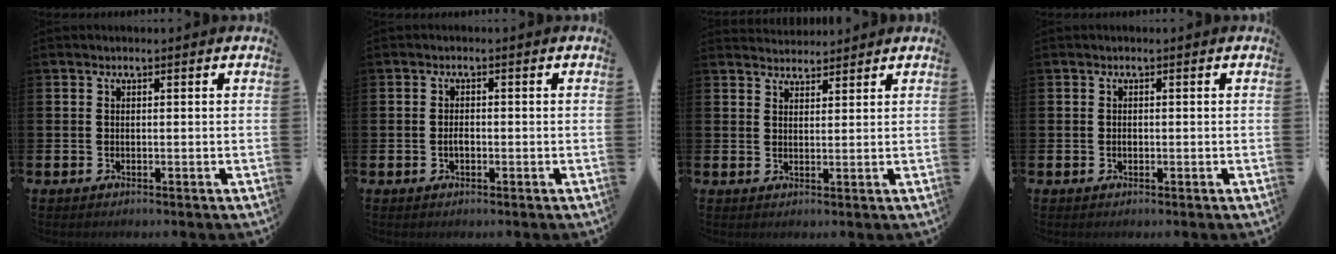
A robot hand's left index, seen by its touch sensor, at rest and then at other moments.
{"total": 1.3, "force": [-0.3, 0.7, 1.0], "torque": [-0.010, -0.001, -0.009]}
{"total": 2.9, "force": [2.8, 0.7, -0.2], "torque": [-0.002, -0.012, 0.053]}
{"total": 0.6, "force": [-0.1, 0.4, 0.4], "torque": [-0.007, 0.002, -0.004]}